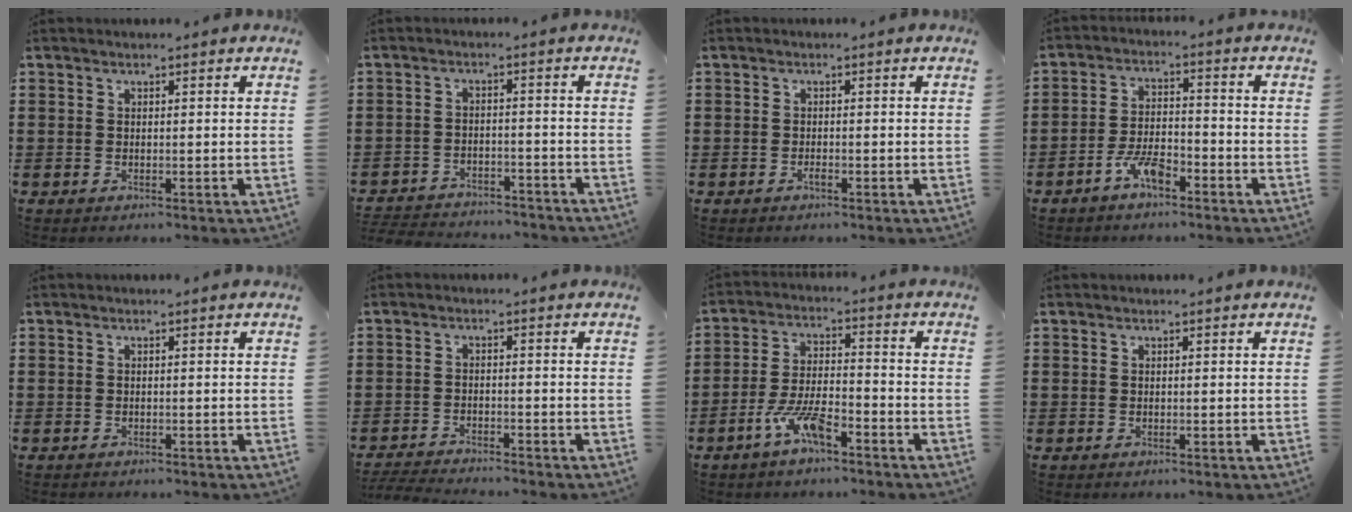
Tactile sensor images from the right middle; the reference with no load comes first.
{"total": 3.6, "force": [-3.6, 0.4, 0.2], "torque": [-0.014, 0.000, -0.079]}
{"total": 0.8, "force": [-0.7, 0.2, 0.5], "torque": [-0.012, -0.004, -0.011]}
{"total": 5.4, "force": [-3.8, 1.6, 3.5], "torque": [-0.078, 0.007, -0.075]}
{"total": 0.0}
{"total": 3.1, "force": [-3.1, 0.0, 0.4], "torque": [-0.015, -0.002, -0.068]}
{"total": 7.3, "force": [-4.6, 1.9, 5.3], "torque": [-0.119, 0.000, -0.088]}
{"total": 0.0}